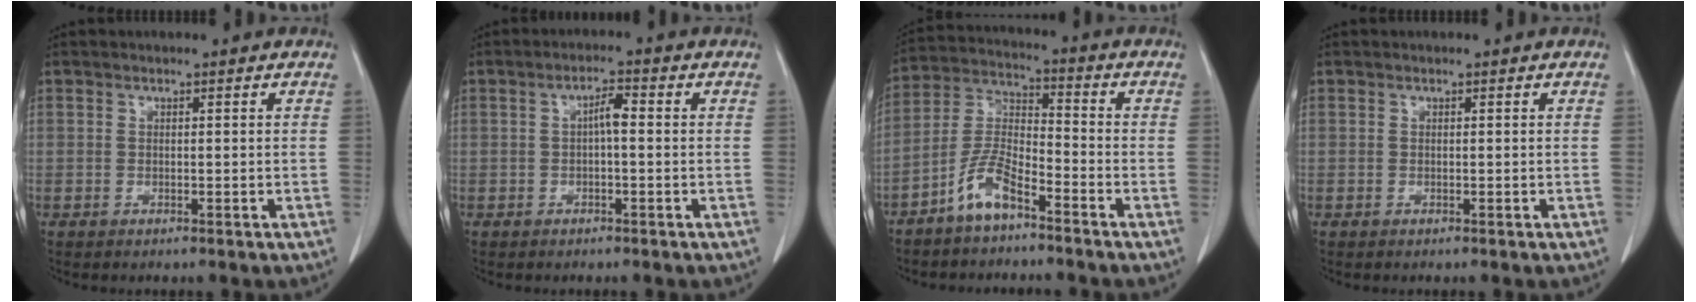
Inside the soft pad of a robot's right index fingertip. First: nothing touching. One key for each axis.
{"total": 2.7, "fx": 0.0, "fy": 0.6, "fz": 2.7, "tx": -0.045, "ty": 0.008, "tz": -0.001}
{"total": 7.7, "fx": -5.2, "fy": 2.2, "fz": 5.3, "tx": -0.122, "ty": 0.004, "tz": -0.109}
{"total": 0.0}